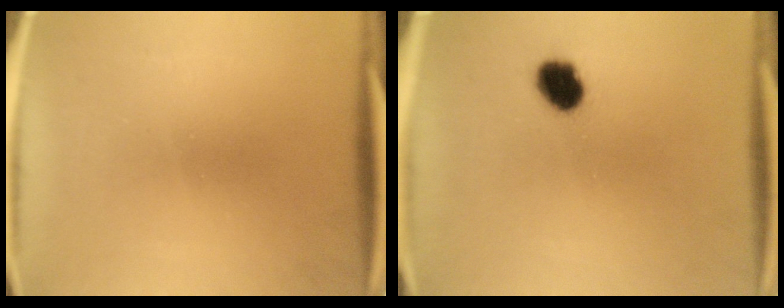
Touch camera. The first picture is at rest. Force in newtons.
{"total": 6.2}